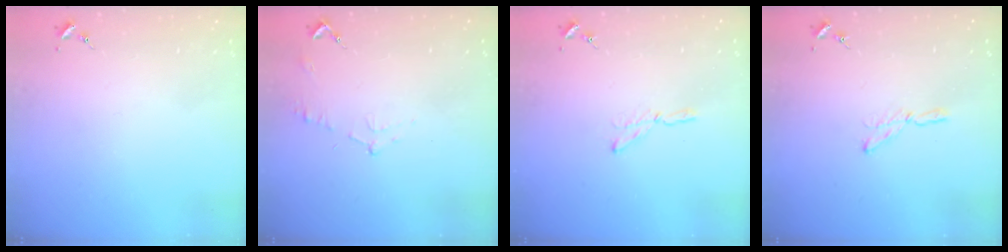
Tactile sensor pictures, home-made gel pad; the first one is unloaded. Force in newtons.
{"total": 6.0, "press": 5.9, "slide": 0.7}
{"total": 3.9, "press": 3.9, "slide": 0.3}
{"total": 4.0, "press": 3.9, "slide": 0.3}